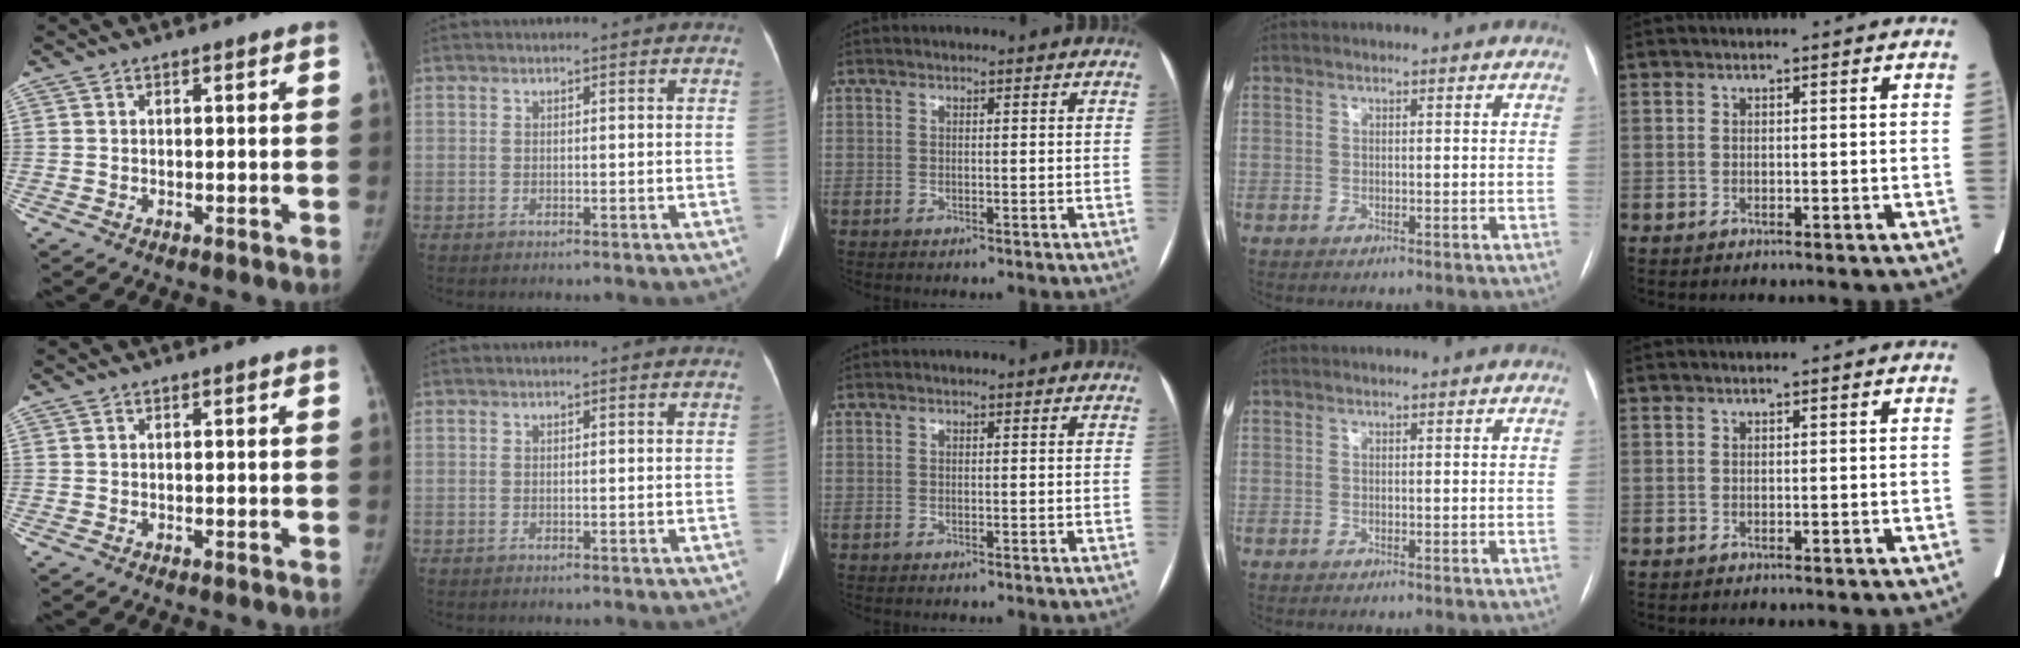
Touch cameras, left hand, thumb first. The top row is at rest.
{}